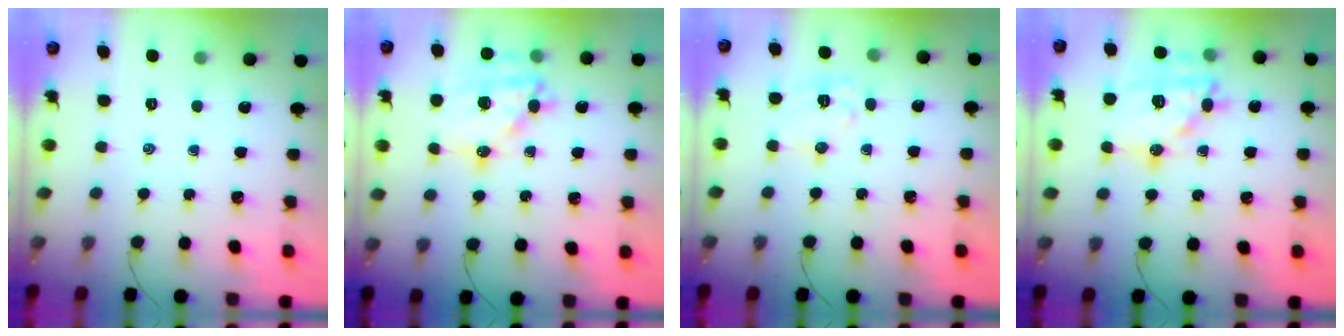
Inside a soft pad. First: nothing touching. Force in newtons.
{"total": 17.2, "press": 16.8, "slide": 3.4}
{"total": 8.9, "press": 8.9, "slide": 0.6}
{"total": 17.4, "press": 17.3, "slide": 2.5}